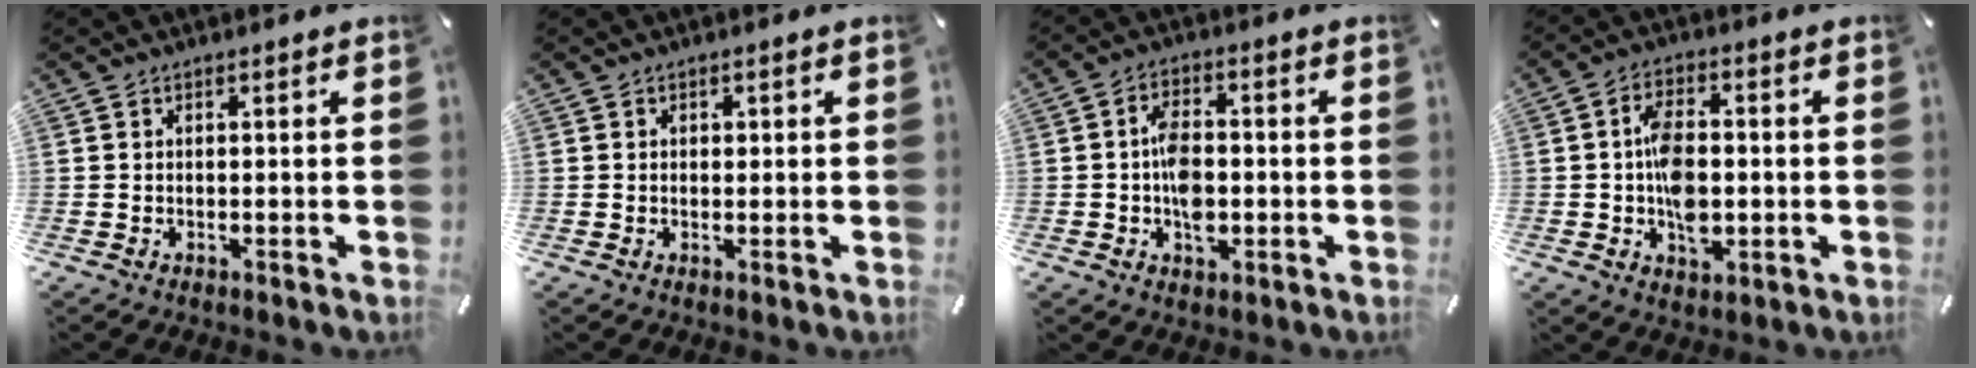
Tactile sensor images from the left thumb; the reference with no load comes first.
{"total": 0.5, "force": [0.1, 0.5, 0.1], "torque": [0.006, -0.001, 0.000]}
{"total": 7.6, "force": [-1.1, 4.7, 5.9], "torque": [-0.105, 0.006, -0.019]}
{"total": 9.5, "force": [-0.9, 5.8, 7.4], "torque": [-0.131, 0.005, -0.014]}